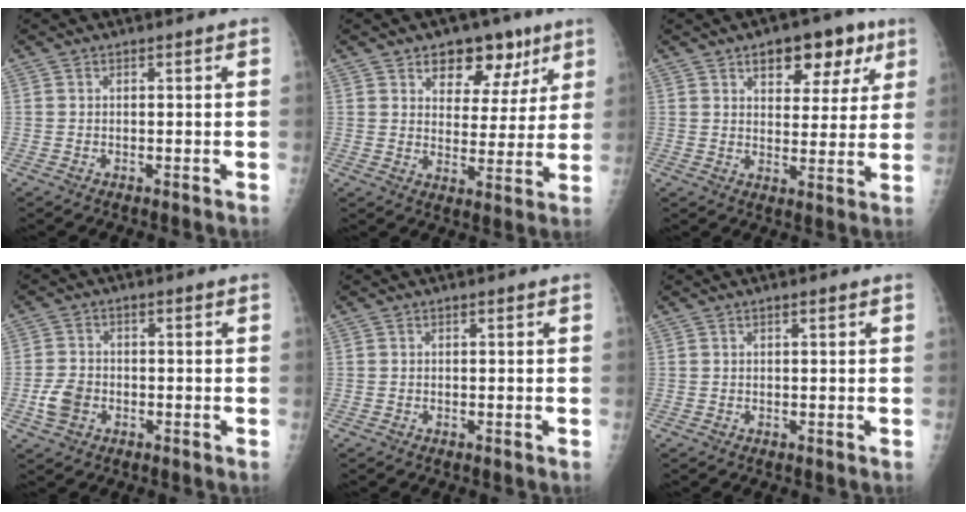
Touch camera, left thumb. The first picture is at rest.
{"total": 11.6, "force": [6.8, 7.3, 6.0], "torque": [-0.031, -0.026, 0.095]}
{"total": 11.3, "force": [6.1, 6.3, 7.2], "torque": [-0.054, -0.016, 0.082]}
{"total": 4.8, "force": [-1.7, 3.6, 2.6], "torque": [-0.048, 0.010, -0.033]}
{"total": 0.0}
{"total": 0.5, "force": [0.3, 0.1, 0.5], "torque": [-0.004, 0.001, 0.004]}